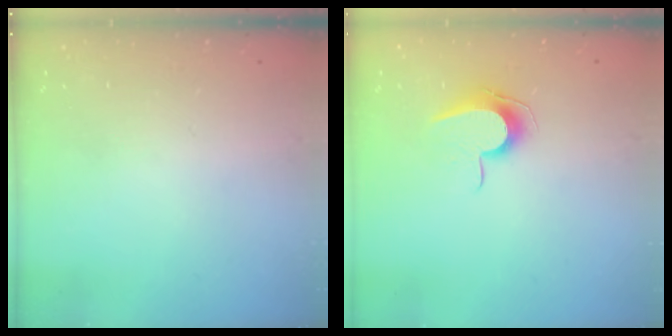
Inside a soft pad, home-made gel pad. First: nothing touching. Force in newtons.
{"total": 8.4, "press": 8.3, "slide": 0.7}